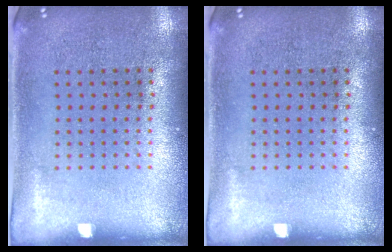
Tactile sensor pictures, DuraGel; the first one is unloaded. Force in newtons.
{"total": 0.0}